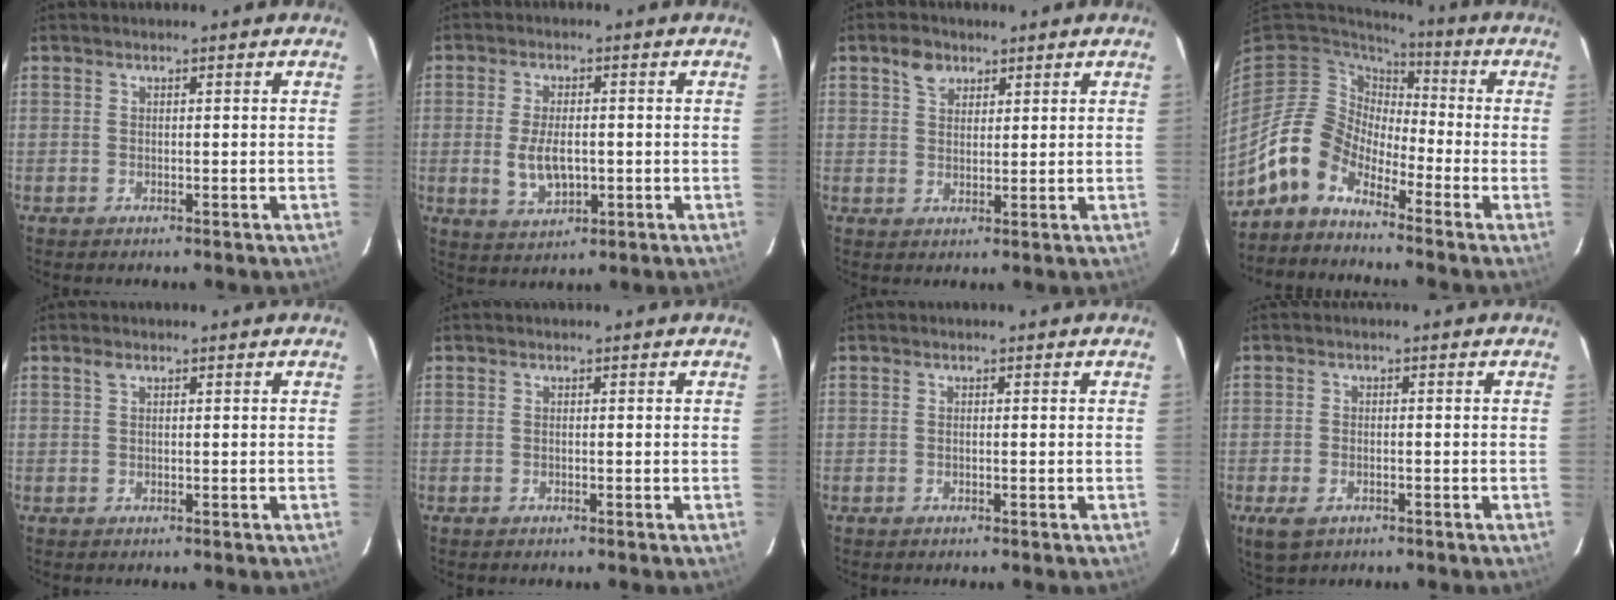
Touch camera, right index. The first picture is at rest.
{"total": 6.8, "force": [-0.8, 3.6, 5.7], "torque": [-0.117, -0.007, -0.007]}
{"total": 3.9, "force": [2.4, 2.7, 1.6], "torque": [-0.023, 0.011, 0.044]}
{"total": 9.7, "force": [-7.5, 5.5, 2.6], "torque": [-0.057, 0.021, -0.155]}
{"total": 0.9, "force": [0.6, 0.5, 0.5], "torque": [-0.010, 0.003, 0.010]}
{"total": 0.0}
{"total": 0.0}
{"total": 4.5, "force": [-2.3, 2.9, 2.6], "torque": [-0.059, -0.012, -0.040]}